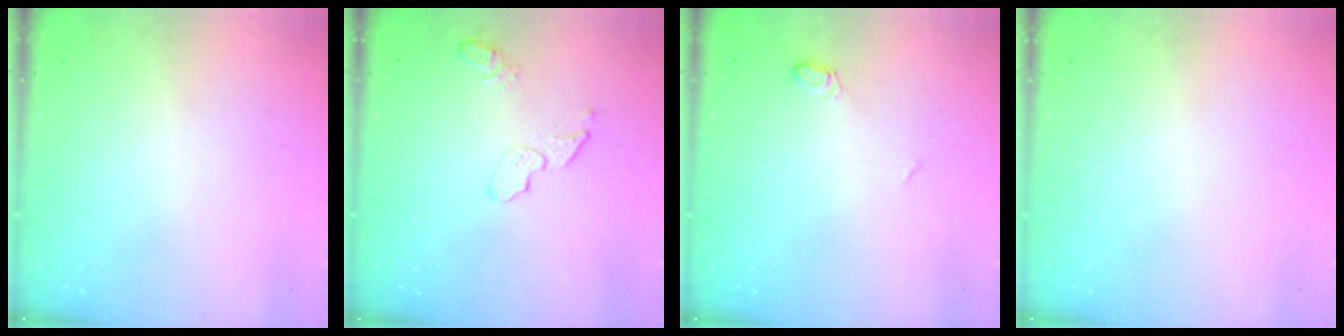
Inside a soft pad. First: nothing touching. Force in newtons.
{"total": 5.6, "press": 5.6, "slide": 0.4}
{"total": 5.5, "press": 5.5, "slide": 0.7}
{"total": 0.0}